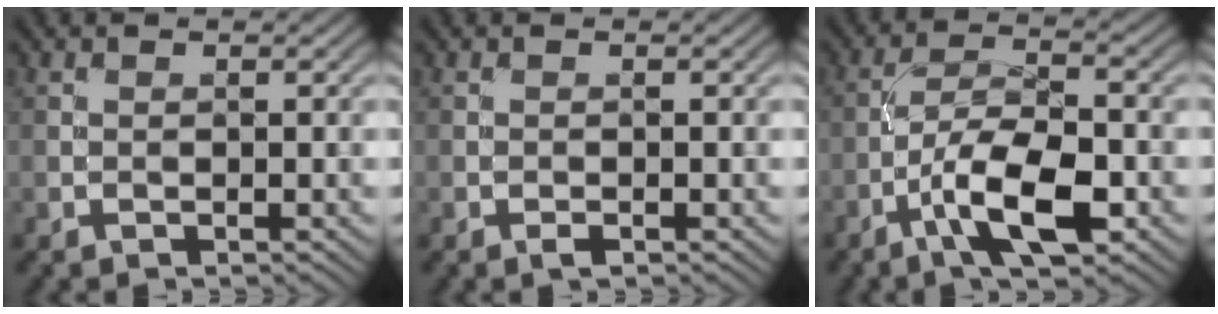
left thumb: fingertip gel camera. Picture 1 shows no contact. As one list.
[{"total": 0.7, "force": [-0.4, 0.2, 0.5], "torque": [-0.008, 0.001, -0.009]}, {"total": 8.6, "force": [-4.0, 2.7, 7.1], "torque": [-0.127, 0.012, -0.082]}]